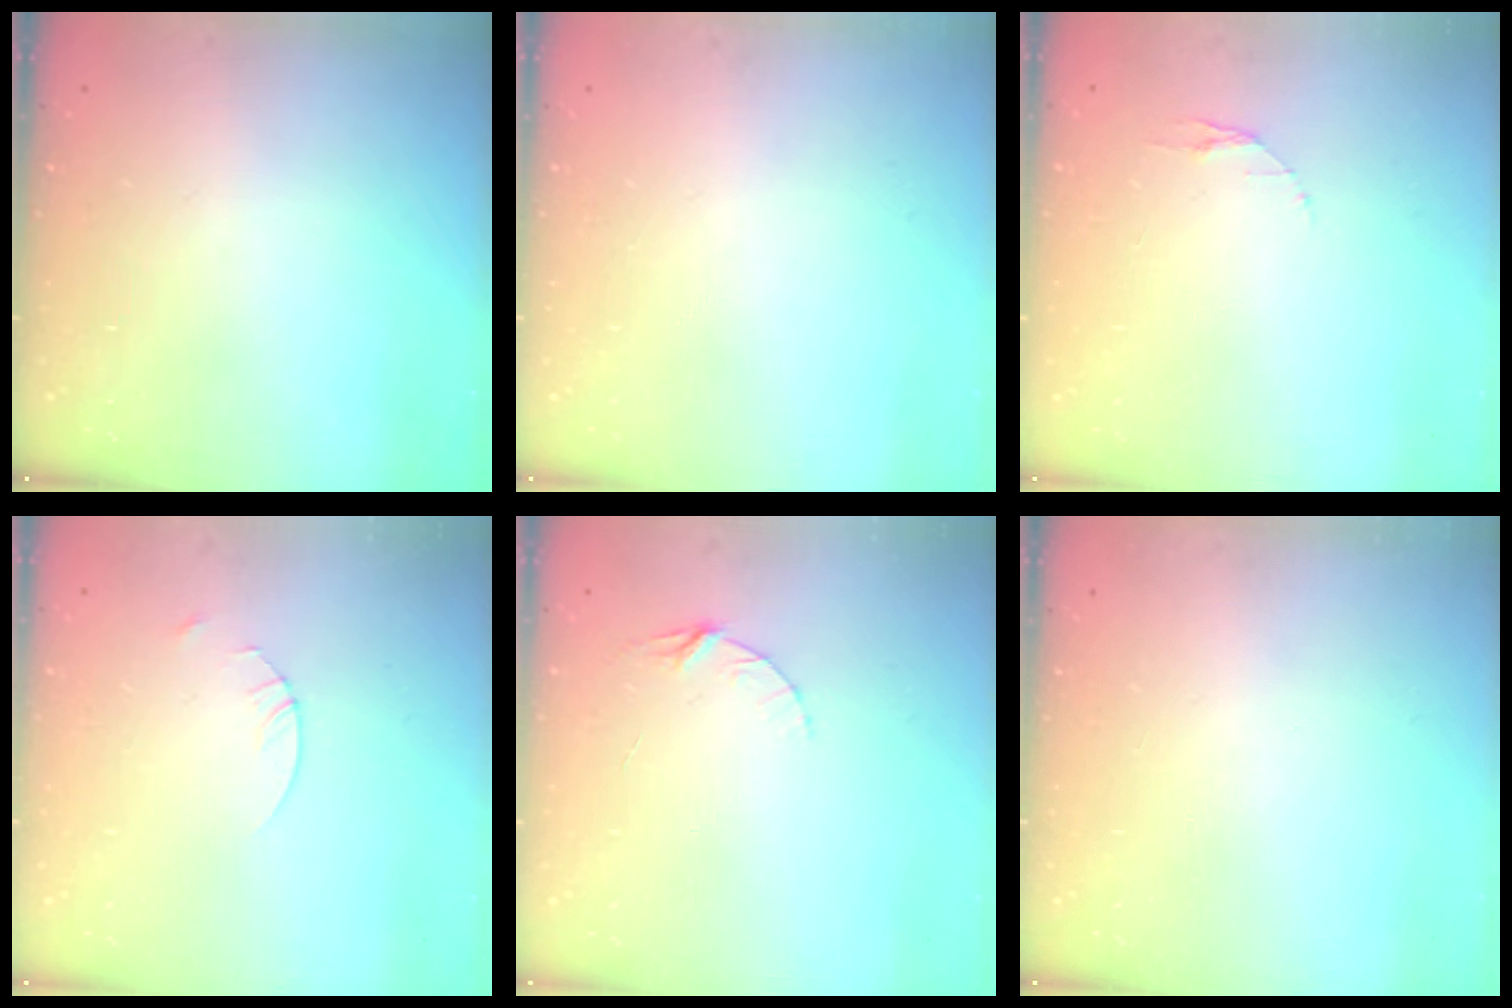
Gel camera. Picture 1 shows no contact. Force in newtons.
{"total": 0.0}
{"total": 3.5, "press": 3.4, "slide": 0.4}
{"total": 1.4, "press": 1.4, "slide": 0.2}
{"total": 3.7, "press": 3.7, "slide": 0.4}
{"total": 0.0}